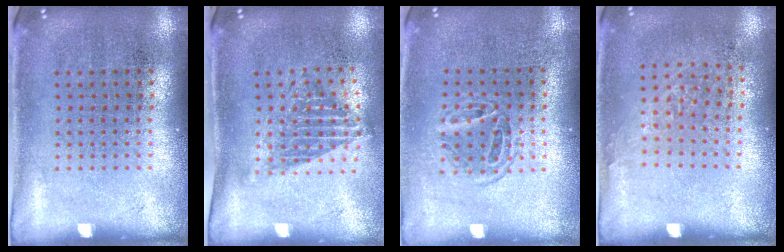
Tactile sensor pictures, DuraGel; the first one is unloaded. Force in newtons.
{"total": 1.3, "press": 1.0, "slide": 0.9}
{"total": 1.3, "press": 1.1, "slide": 0.7}
{"total": 0.8, "press": 0.6, "slide": 0.6}